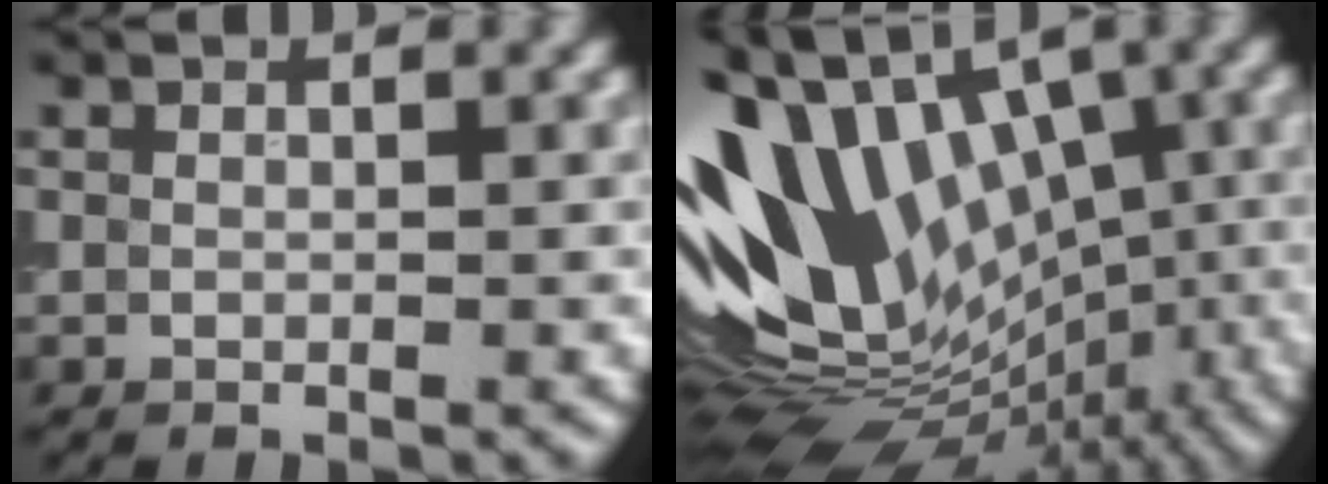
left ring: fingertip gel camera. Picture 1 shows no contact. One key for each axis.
{"total": 16.0, "fx": 0.9, "fy": 10.1, "fz": 12.4, "tx": -0.204, "ty": 0.020, "tz": 0.025}